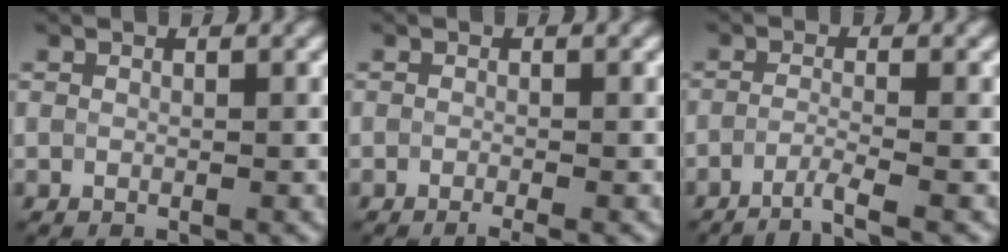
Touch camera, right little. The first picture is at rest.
{"total": 1.6, "force": [-1.4, 0.2, 0.8], "torque": [-0.003, -0.008, -0.021]}
{"total": 2.3, "force": [-2.1, -0.2, 0.9], "torque": [-0.012, 0.000, -0.053]}